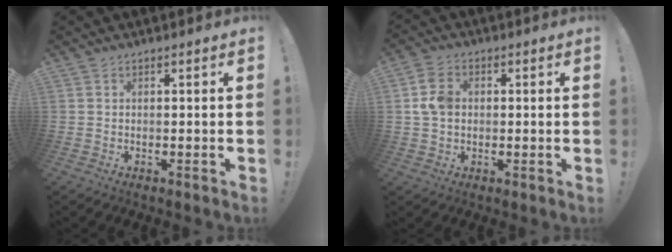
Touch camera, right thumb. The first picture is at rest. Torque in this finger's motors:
{"motor_torque": [0.13, 0.17, 0.54, 0.02, 0.07]}